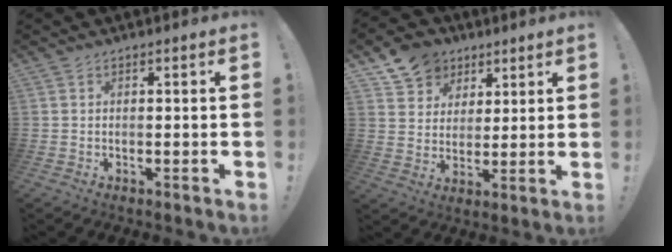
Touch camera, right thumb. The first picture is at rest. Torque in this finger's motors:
{"motor_torque": [-0.06, 0.09, 0.00, 0.00, 0.00]}